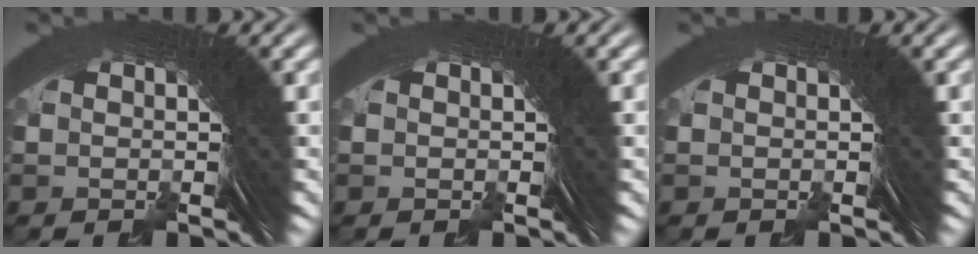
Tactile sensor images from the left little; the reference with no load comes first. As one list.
[{"total": 0.0}, {"total": 0.0}]